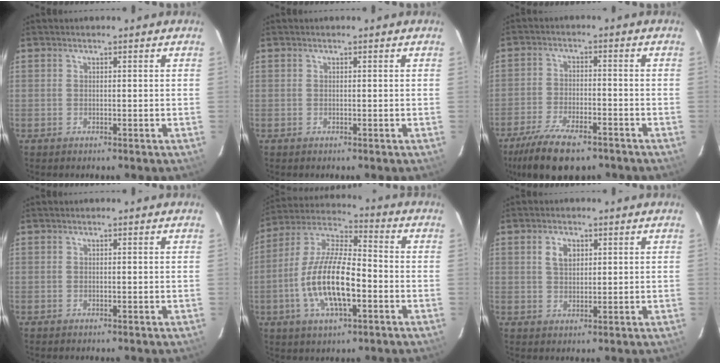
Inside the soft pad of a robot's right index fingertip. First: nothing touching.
{"total": 0.0}
{"total": 13.9, "force": [-10.1, 5.0, 8.0], "torque": [-0.181, -0.027, -0.173]}
{"total": 0.0}
{"total": 16.0, "force": [-4.4, 5.6, 14.4], "torque": [-0.291, -0.005, -0.084]}
{"total": 3.7, "force": [1.4, 2.4, 2.4], "torque": [-0.042, 0.007, 0.027]}